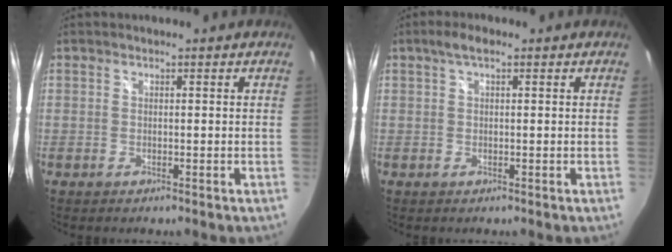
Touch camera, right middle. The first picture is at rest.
{"total": 2.9, "force": [1.5, 1.1, 2.2], "torque": [-0.040, 0.009, 0.021]}